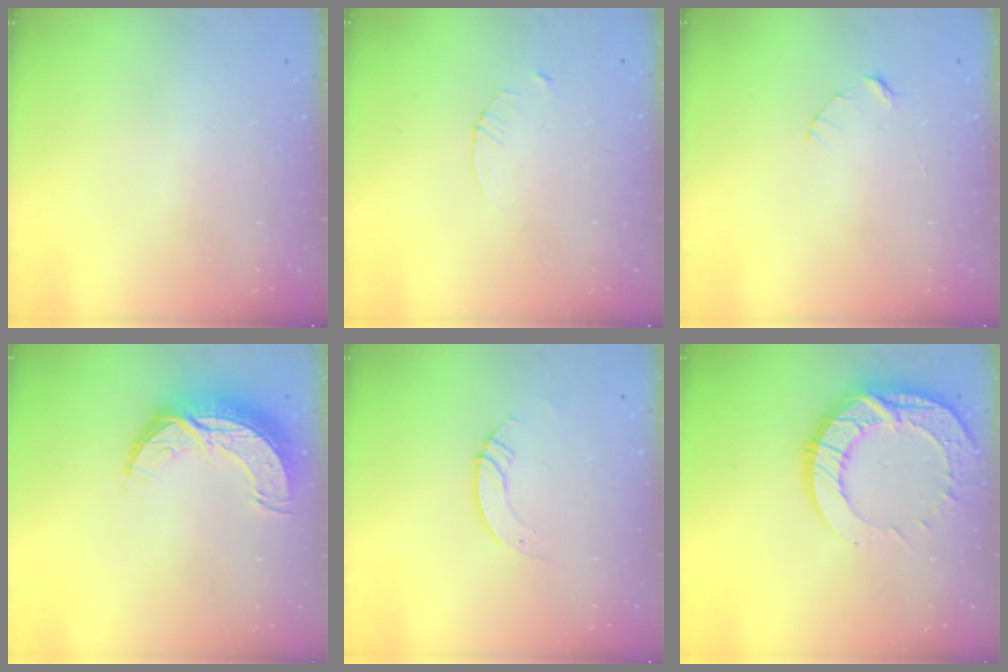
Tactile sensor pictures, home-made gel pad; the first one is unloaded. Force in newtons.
{"total": 2.3, "press": 2.3, "slide": 0.3}
{"total": 2.4, "press": 2.4, "slide": 0.2}
{"total": 10.2, "press": 10.2, "slide": 0.6}
{"total": 3.5, "press": 3.5, "slide": 0.1}
{"total": 14.6, "press": 14.6, "slide": 1.2}